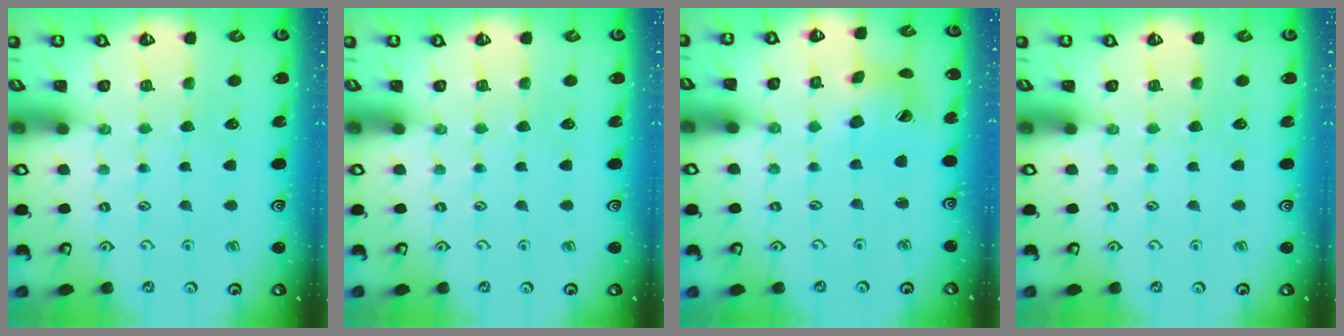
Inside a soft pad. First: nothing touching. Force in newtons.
{"total": 0.0}
{"total": 7.7, "press": 7.6, "slide": 1.0}
{"total": 0.0}